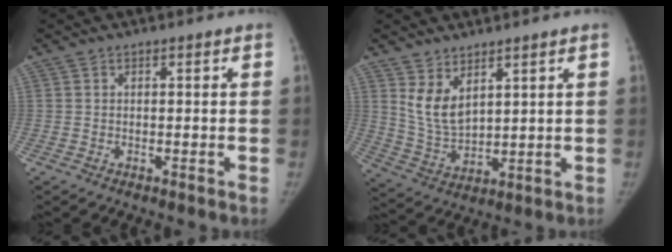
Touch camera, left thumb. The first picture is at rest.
{"total": 7.3, "force": [4.1, 3.6, 4.9], "torque": [-0.075, -0.031, 0.095]}